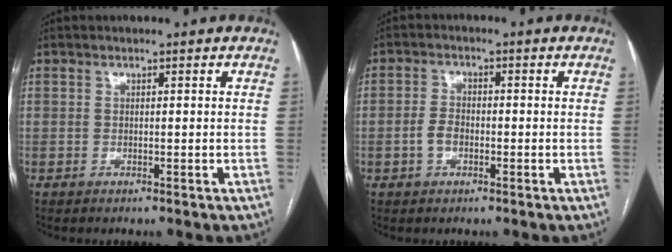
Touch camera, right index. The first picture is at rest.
{"total": 3.2, "force": [-0.9, 2.0, 2.3], "torque": [-0.048, 0.010, -0.017]}